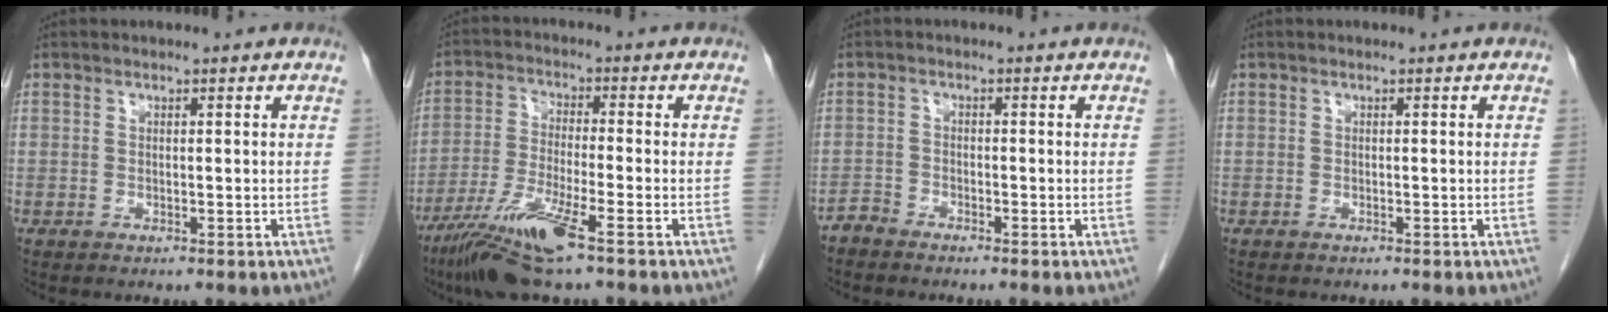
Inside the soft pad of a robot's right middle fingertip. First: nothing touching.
{"total": 10.4, "force": [-6.3, 0.3, 8.3], "torque": [-0.171, -0.026, -0.118]}
{"total": 1.7, "force": [-1.7, 0.2, -0.1], "torque": [0.004, -0.001, -0.033]}
{"total": 0.0}